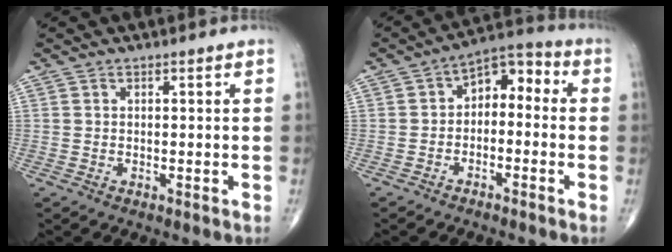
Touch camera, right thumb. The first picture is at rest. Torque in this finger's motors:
{"motor_torque": [-0.16, 0.15, 0.45, -0.06, 0.10]}